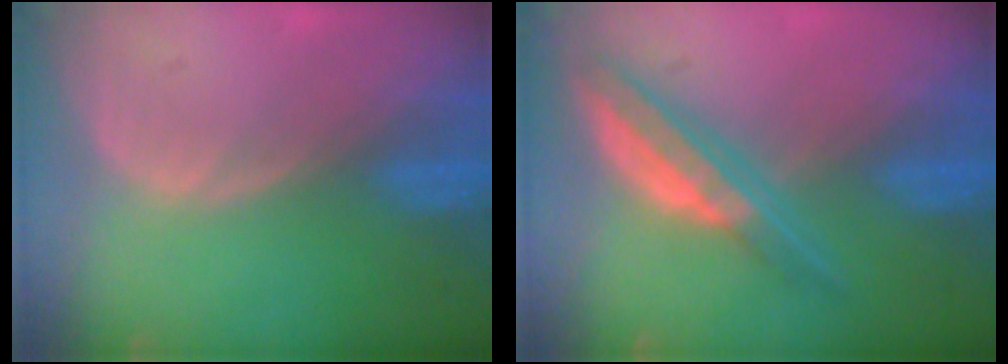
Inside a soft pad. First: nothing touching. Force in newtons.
{"total": 6.6, "press": 5.6, "slide": 3.4}